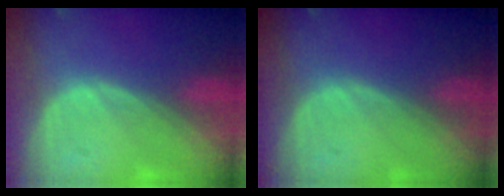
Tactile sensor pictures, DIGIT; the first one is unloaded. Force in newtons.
{"total": 0.0}